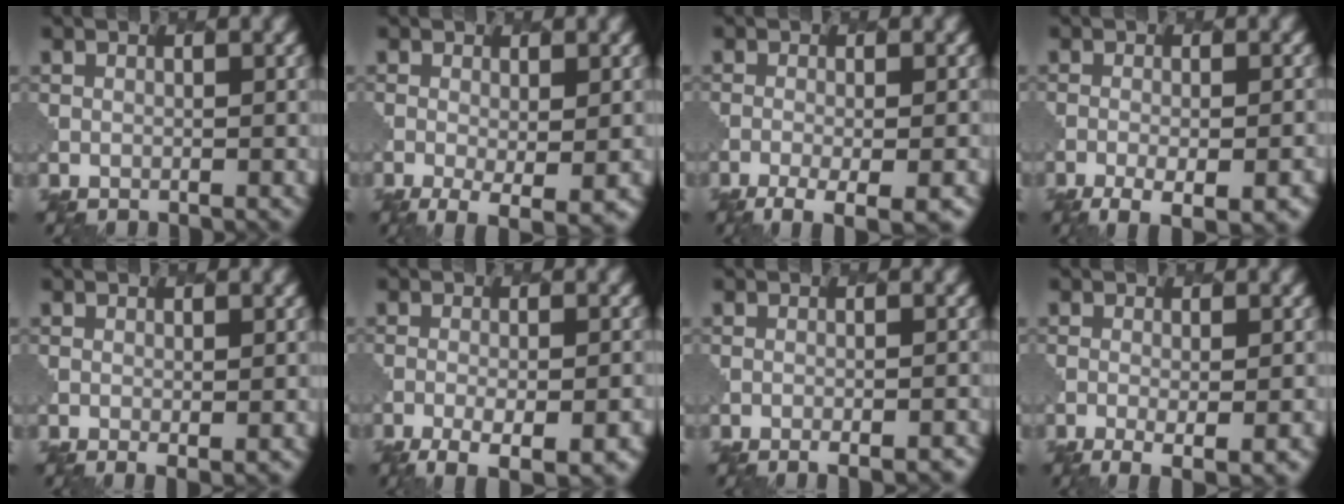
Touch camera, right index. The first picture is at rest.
{"total": 4.0, "force": [-1.1, 1.3, 3.6], "torque": [-0.061, -0.014, -0.014]}
{"total": 4.8, "force": [-2.6, 1.3, 3.8], "torque": [-0.056, -0.007, -0.039]}
{"total": 6.3, "force": [-3.2, 2.1, 5.0], "torque": [-0.068, -0.009, -0.037]}
{"total": 1.5, "force": [-0.3, 0.3, 1.4], "torque": [-0.020, -0.006, 0.000]}
{"total": 6.9, "force": [-3.6, 2.3, 5.4], "torque": [-0.079, -0.011, -0.045]}
{"total": 3.6, "force": [-2.3, 1.4, 2.5], "torque": [-0.013, 0.011, -0.022]}
{"total": 4.6, "force": [-1.7, 1.4, 4.0], "torque": [-0.050, -0.006, -0.015]}